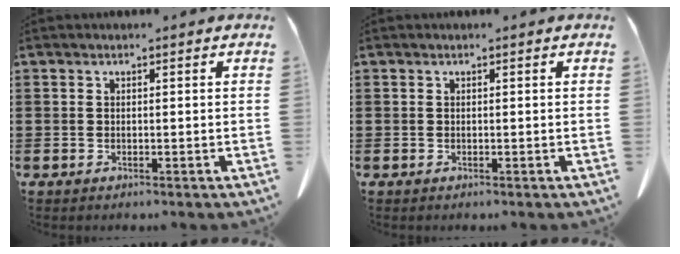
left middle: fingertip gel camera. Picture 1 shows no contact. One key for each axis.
{"total": 0.0}